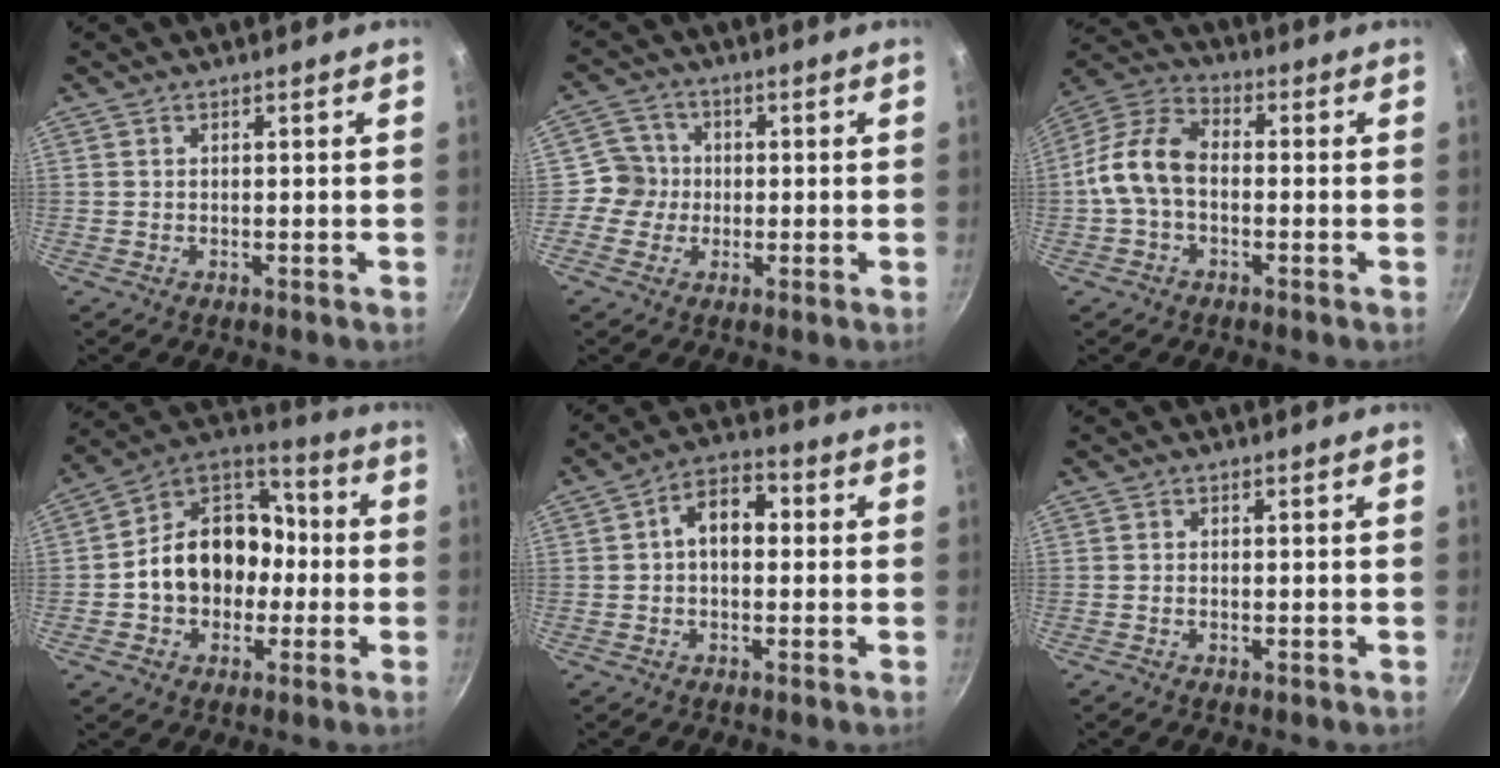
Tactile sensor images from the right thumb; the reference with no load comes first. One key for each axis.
{"total": 5.7, "fx": -0.7, "fy": 5.6, "fz": 0.7, "tx": 0.022, "ty": 0.014, "tz": -0.023}
{"total": 11.2, "fx": -1.1, "fy": 7.3, "fz": 8.5, "tx": -0.166, "ty": 0.035, "tz": -0.032}
{"total": 17.2, "fx": -1.6, "fy": 12.9, "fz": 11.2, "tx": -0.136, "ty": 0.043, "tz": -0.032}
{"total": 7.5, "fx": 0.6, "fy": 4.8, "fz": 5.7, "tx": -0.075, "ty": 0.028, "tz": -0.002}
{"total": 0.7, "fx": -0.3, "fy": 0.3, "fz": 0.5, "tx": -0.009, "ty": 0.003, "tz": -0.005}